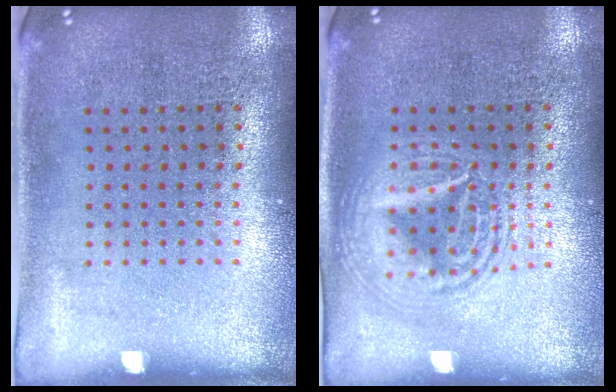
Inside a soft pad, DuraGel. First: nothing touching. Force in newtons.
{"total": 2.6, "press": 2.6, "slide": 0.3}